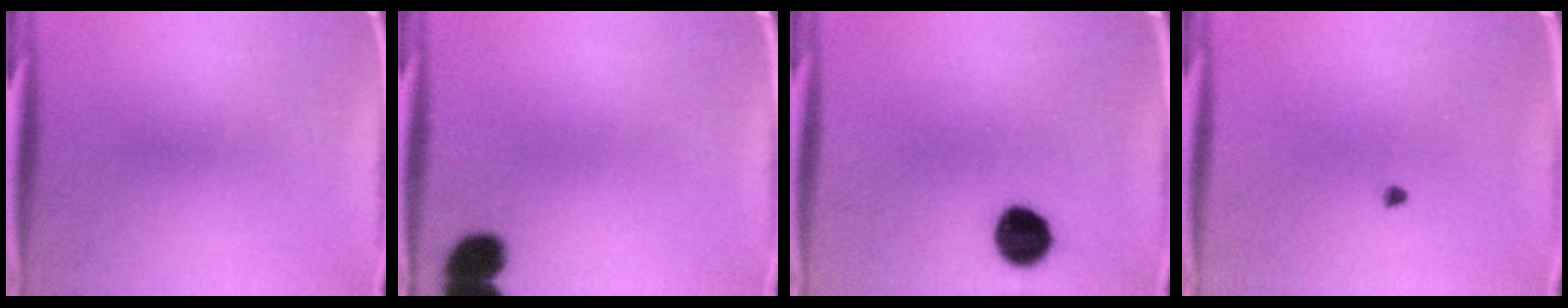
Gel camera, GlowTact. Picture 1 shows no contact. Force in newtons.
{"total": 6.4}
{"total": 8.4}
{"total": 0.7}